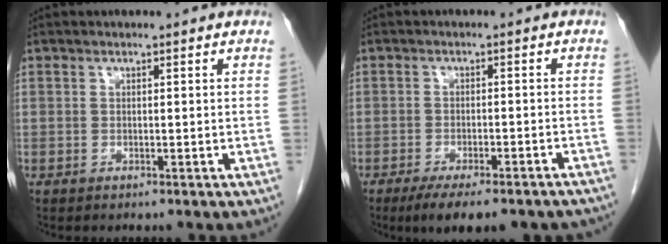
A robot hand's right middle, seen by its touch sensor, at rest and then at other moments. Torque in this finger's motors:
{"motor_torque": [1.21, -0.93, 0.16, 0.08]}